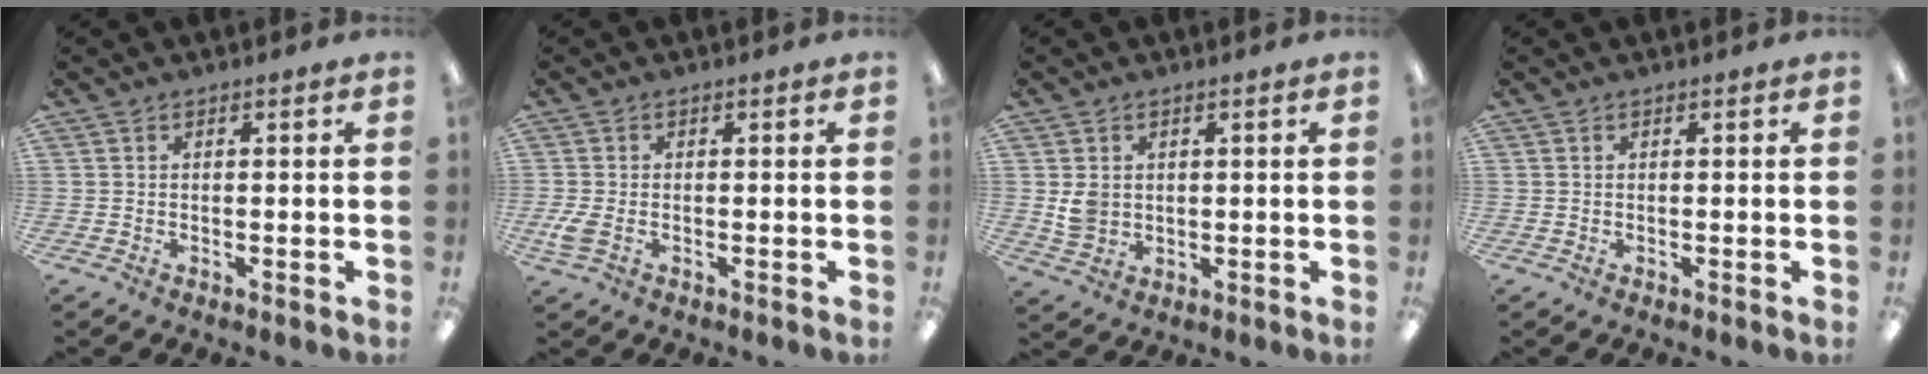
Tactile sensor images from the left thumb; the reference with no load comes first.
{"total": 4.2, "force": [-0.7, 2.6, 3.2], "torque": [-0.065, -0.005, -0.016]}
{"total": 4.5, "force": [1.0, 3.9, 2.1], "torque": [-0.034, 0.004, 0.022]}
{"total": 0.0}